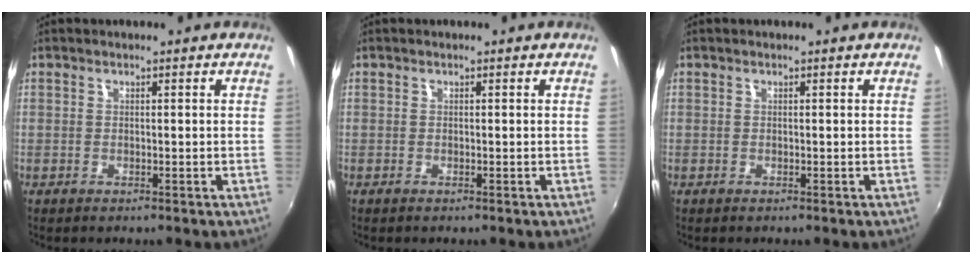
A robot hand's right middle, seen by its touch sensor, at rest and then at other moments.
{"total": 0.0}
{"total": 0.0}